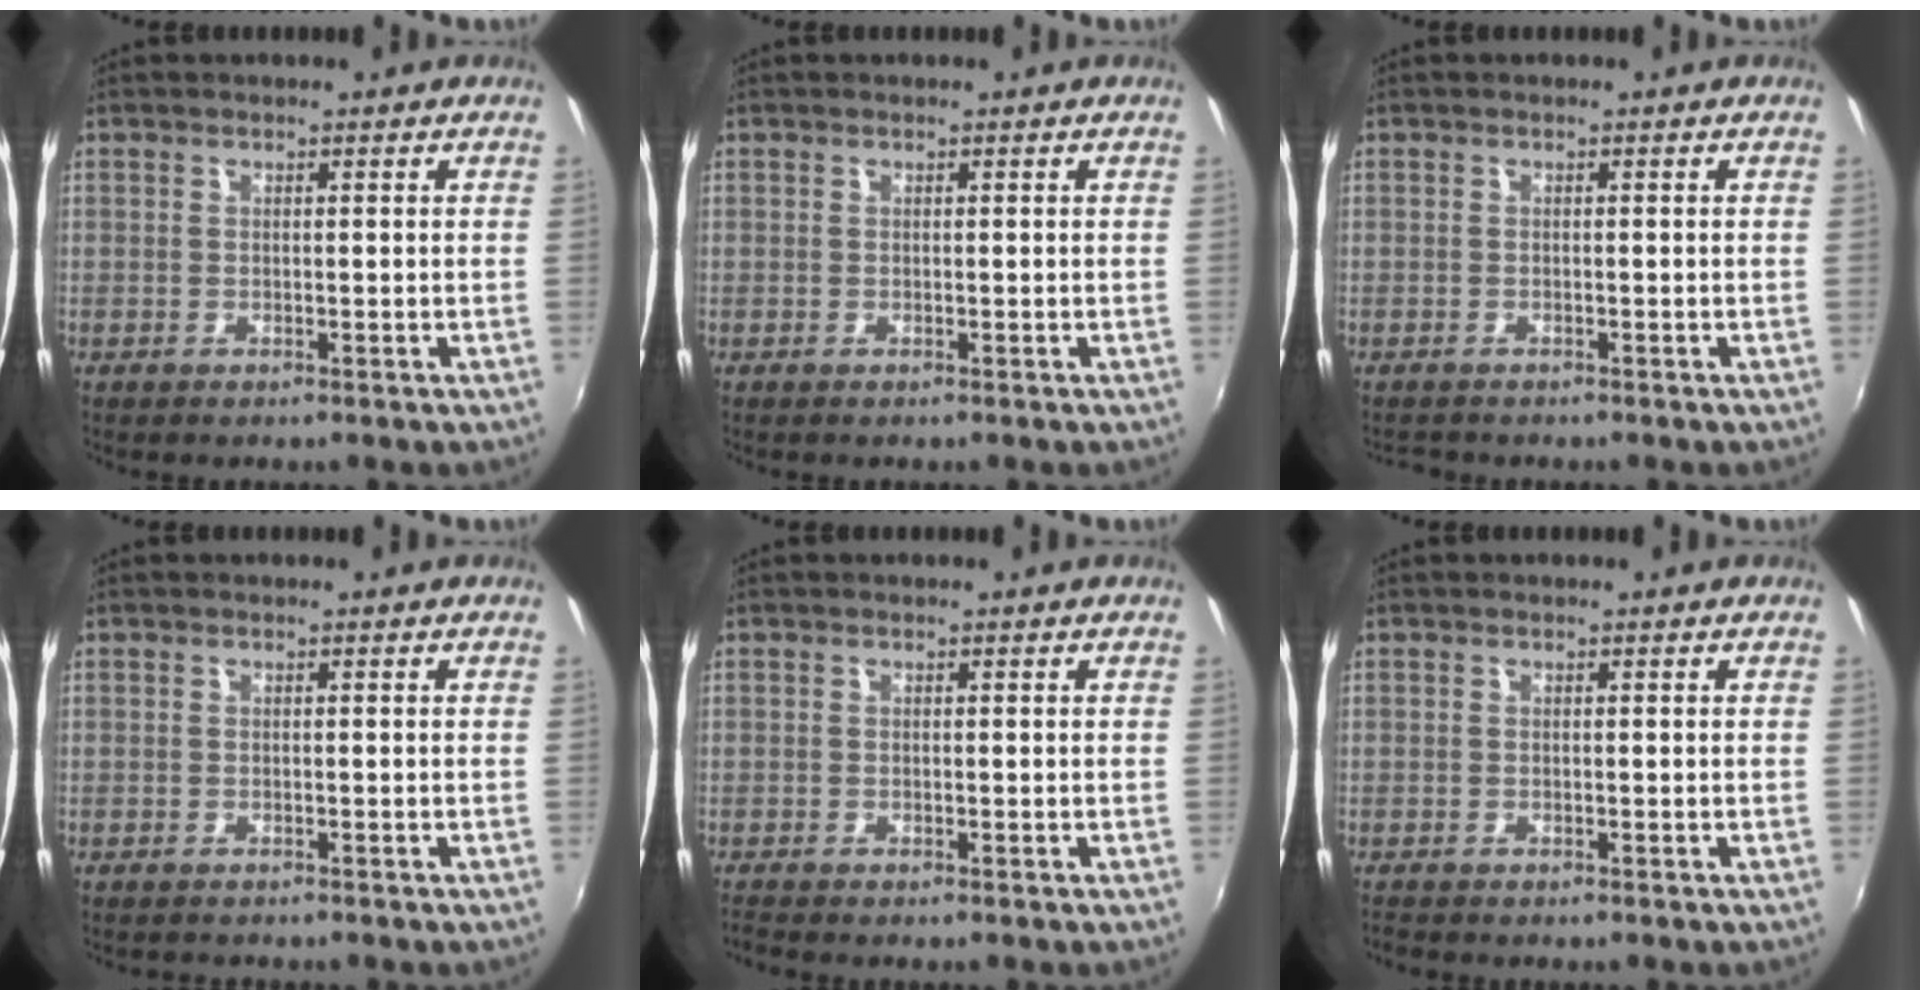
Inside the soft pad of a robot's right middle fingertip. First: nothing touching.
{"total": 0.0}
{"total": 1.4, "force": [-1.3, 0.3, 0.2], "torque": [-0.007, -0.004, -0.020]}
{"total": 1.1, "force": [-1.1, 0.2, 0.2], "torque": [-0.008, -0.003, -0.015]}
{"total": 1.0, "force": [-0.9, -0.1, 0.3], "torque": [-0.007, -0.006, -0.018]}
{"total": 1.1, "force": [-1.0, 0.2, 0.3], "torque": [-0.008, -0.007, -0.019]}